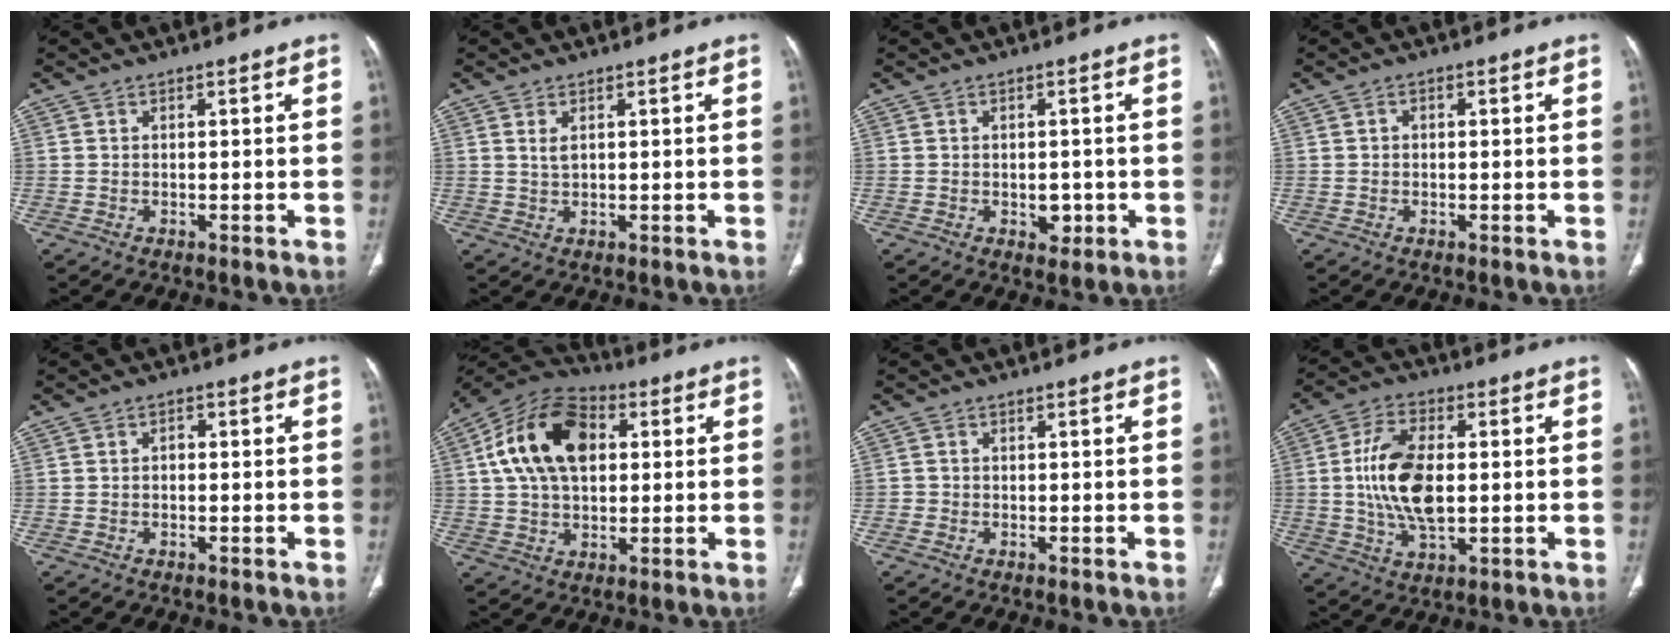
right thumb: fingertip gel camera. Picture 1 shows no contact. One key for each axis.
{"total": 1.8, "fx": 0.8, "fy": 0.8, "fz": 1.4, "tx": -0.030, "ty": -0.001, "tz": 0.021}
{"total": 3.1, "fx": -0.7, "fy": 2.2, "fz": 2.1, "tx": -0.012, "ty": 0.003, "tz": -0.002}
{"total": 1.0, "fx": 0.2, "fy": 0.7, "fz": 0.7, "tx": -0.008, "ty": 0.005, "tz": 0.002}
{"total": 1.2, "fx": 0.0, "fy": 0.9, "fz": 0.9, "tx": -0.010, "ty": 0.005, "tz": -0.004}
{"total": 17.2, "fx": 3.7, "fy": 10.9, "fz": 12.8, "tx": -0.214, "ty": 0.016, "tz": 0.058}
{"total": 0.8, "fx": -0.3, "fy": 0.8, "fz": 0.1, "tx": 0.002, "ty": 0.005, "tz": -0.007}
{"total": 13.2, "fx": 0.4, "fy": 6.9, "fz": 11.3, "tx": -0.217, "ty": 0.002, "tz": 0.009}